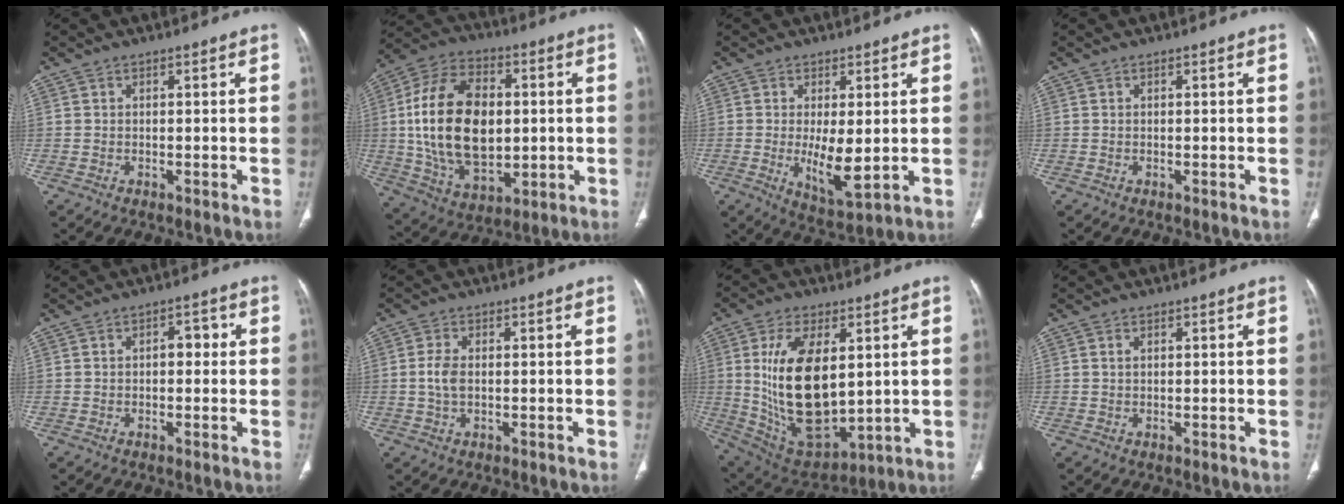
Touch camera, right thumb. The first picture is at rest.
{"total": 22.9, "force": [1.0, 14.3, 17.9], "torque": [-0.310, 0.001, 0.029]}
{"total": 7.8, "force": [-0.3, 2.9, 7.2], "torque": [-0.117, -0.022, 0.006]}
{"total": 0.0}
{"total": 2.9, "force": [0.1, 1.9, 2.2], "torque": [-0.020, 0.013, -0.004]}
{"total": 3.5, "force": [-0.1, 2.0, 2.9], "torque": [-0.065, 0.004, -0.003]}
{"total": 20.8, "force": [2.8, 11.0, 17.4], "torque": [-0.309, -0.021, 0.073]}
{"total": 0.8, "force": [0.3, 0.5, 0.5], "torque": [-0.012, 0.001, 0.007]}